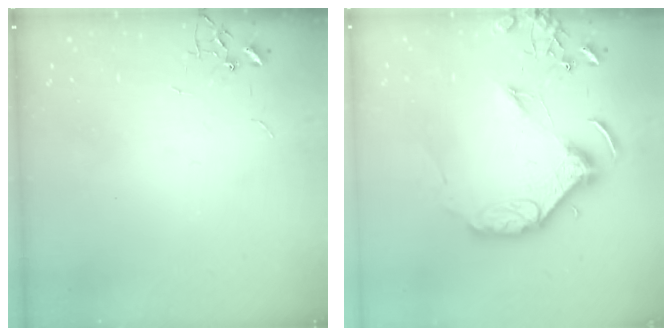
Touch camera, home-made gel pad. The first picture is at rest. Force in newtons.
{"total": 13.0, "press": 12.8, "slide": 1.9}